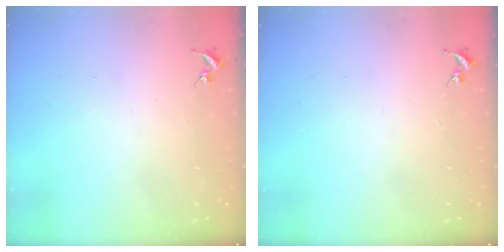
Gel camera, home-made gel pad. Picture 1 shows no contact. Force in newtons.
{"total": 0.0}